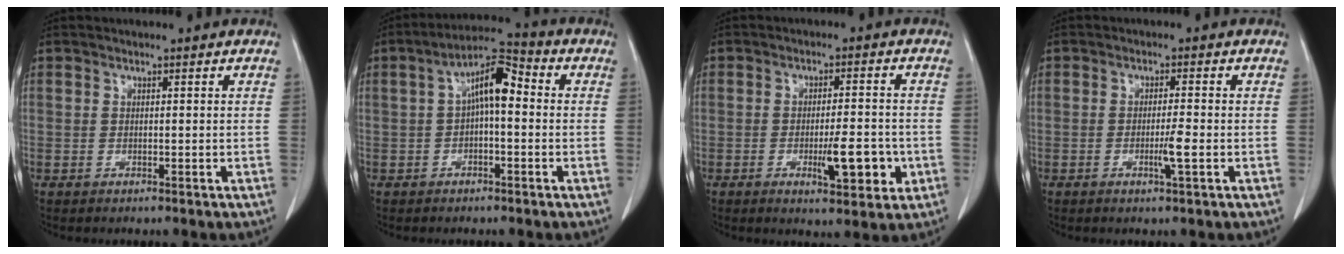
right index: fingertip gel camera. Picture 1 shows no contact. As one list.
[{"total": 7.7, "force": [0.5, 2.5, 7.3], "torque": [-0.130, 0.034, 0.003]}, {"total": 7.3, "force": [-2.1, 1.8, 6.7], "torque": [-0.101, -0.005, -0.026]}, {"total": 3.0, "force": [-0.9, -0.2, 2.9], "torque": [-0.051, -0.004, -0.016]}]